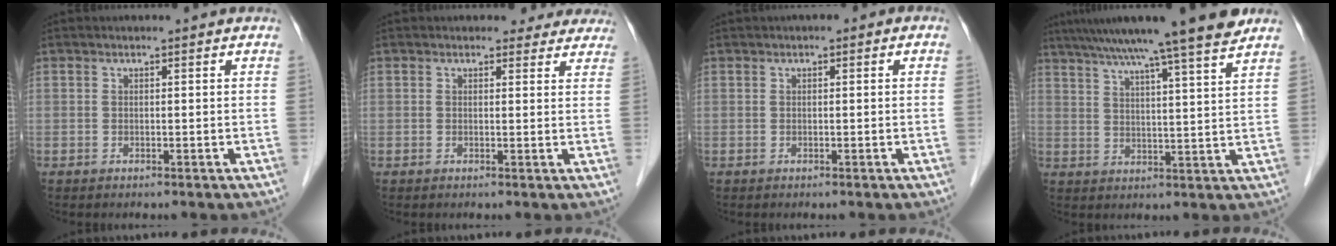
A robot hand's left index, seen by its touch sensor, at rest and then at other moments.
{"total": 4.5, "force": [4.0, 2.0, 0.2], "torque": [0.018, -0.004, 0.026]}
{"total": 0.8, "force": [0.1, 0.5, 0.7], "torque": [-0.010, 0.011, -0.002]}
{"total": 16.2, "force": [13.2, -1.0, 9.3], "torque": [-0.154, 0.021, 0.187]}